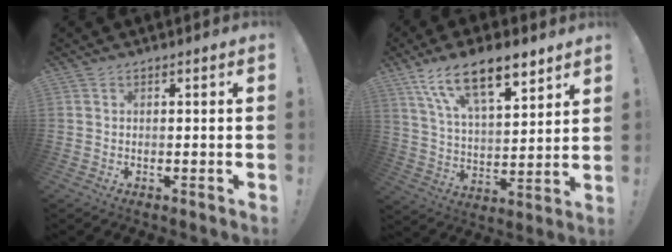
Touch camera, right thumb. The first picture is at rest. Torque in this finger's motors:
{"motor_torque": [0.29, 0.89, 1.65, 1.12, 0.53]}